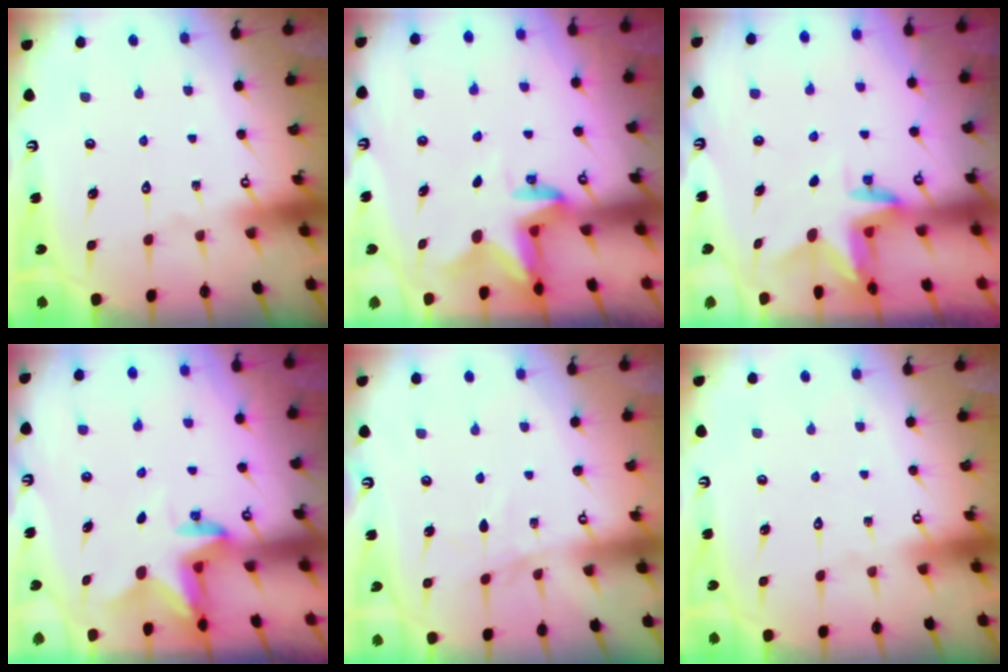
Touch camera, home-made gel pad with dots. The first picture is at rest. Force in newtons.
{"total": 2.6, "press": 2.5, "slide": 0.5}
{"total": 3.0, "press": 3.0, "slide": 0.2}
{"total": 2.8, "press": 2.8, "slide": 0.6}
{"total": 2.9, "press": 2.8, "slide": 0.4}
{"total": 0.0}